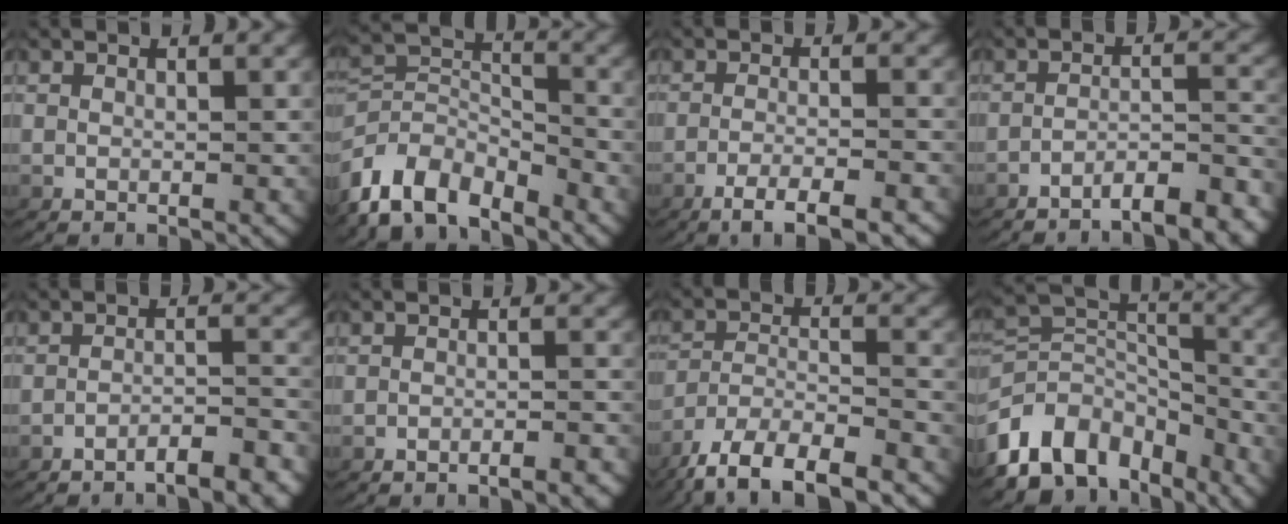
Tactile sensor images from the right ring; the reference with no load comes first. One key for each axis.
{"total": 10.2, "fx": -5.6, "fy": 7.4, "fz": 4.2, "tx": -0.087, "ty": -0.044, "tz": -0.089}
{"total": 5.3, "fx": -3.9, "fy": 1.3, "fz": 3.3, "tx": -0.052, "ty": -0.009, "tz": -0.061}
{"total": 5.7, "fx": -5.3, "fy": 1.0, "fz": 1.9, "tx": -0.028, "ty": -0.015, "tz": -0.080}
{"total": 4.8, "fx": -4.4, "fy": 0.8, "fz": 1.6, "tx": -0.024, "ty": -0.010, "tz": -0.070}
{"total": 2.0, "fx": -1.9, "fy": 0.3, "fz": 0.6, "tx": -0.007, "ty": 0.000, "tz": -0.036}
{"total": 9.6, "fx": -7.0, "fy": 4.6, "fz": 4.6, "tx": -0.084, "ty": -0.025, "tz": -0.108}
{"total": 11.1, "fx": -3.5, "fy": 8.3, "fz": 6.4, "tx": -0.122, "ty": -0.043, "tz": -0.049}